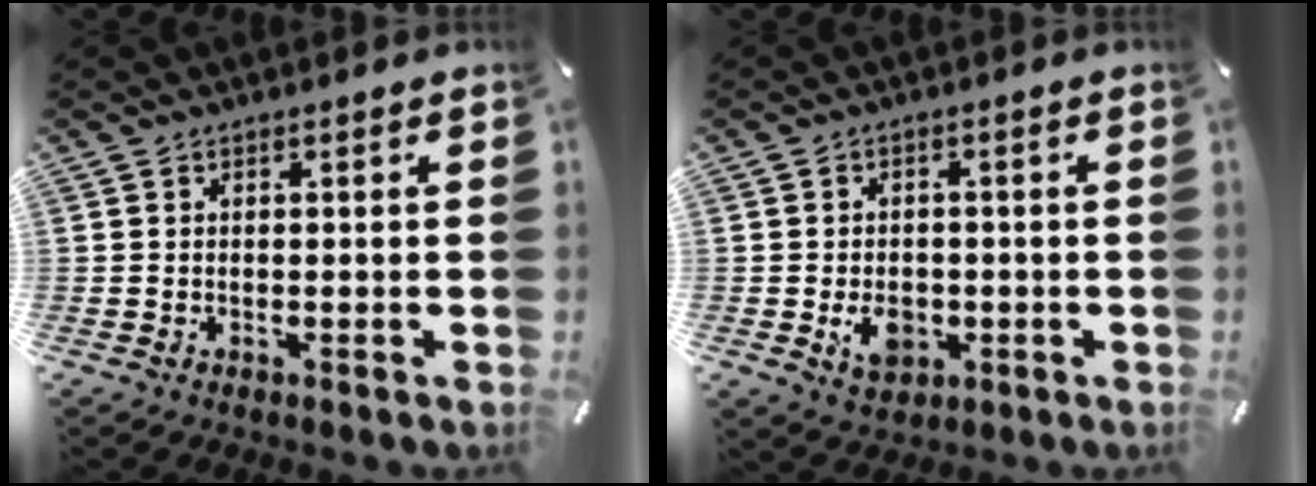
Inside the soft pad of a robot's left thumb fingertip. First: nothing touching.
{"total": 6.1, "force": [-1.5, 4.7, 3.6], "torque": [-0.065, -0.004, -0.028]}